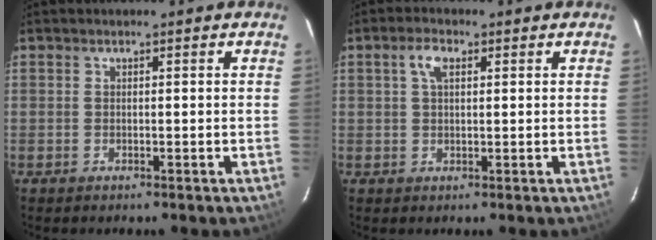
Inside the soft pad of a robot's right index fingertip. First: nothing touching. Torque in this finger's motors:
{"motor_torque": [0.05, -0.04, 0.15, 0.05]}